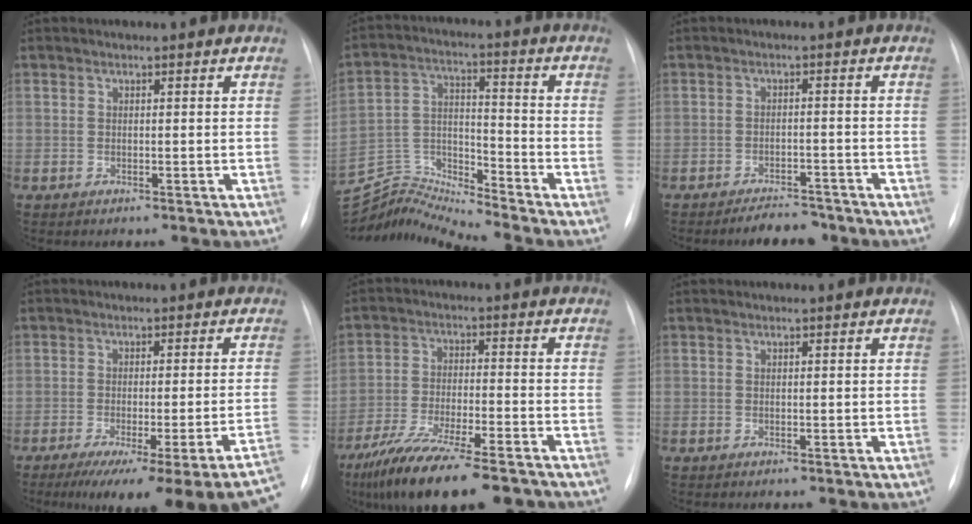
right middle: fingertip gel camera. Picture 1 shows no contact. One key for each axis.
{"total": 10.8, "fx": -10.5, "fy": -2.4, "fz": -0.8, "tx": 0.004, "ty": 0.039, "tz": -0.200}
{"total": 4.7, "fx": -4.2, "fy": 1.5, "fz": 1.5, "tx": -0.020, "ty": -0.002, "tz": -0.062}
{"total": 20.0, "fx": -15.2, "fy": -0.3, "fz": 13.1, "tx": -0.099, "ty": -0.028, "tz": -0.197}
{"total": 17.0, "fx": -13.0, "fy": 3.2, "fz": 10.4, "tx": -0.173, "ty": -0.027, "tz": -0.213}
{"total": 0.0}